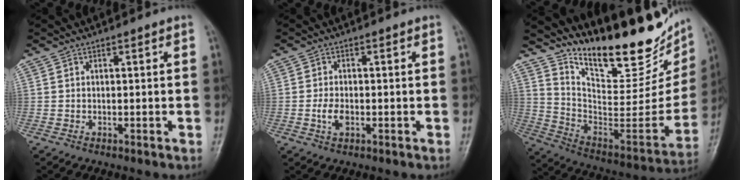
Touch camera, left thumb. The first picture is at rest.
{"total": 2.8, "force": [-0.6, 1.6, 2.2], "torque": [-0.045, -0.001, -0.012]}
{"total": 28.9, "force": [21.9, 10.0, 16.1], "torque": [-0.217, -0.122, 0.334]}